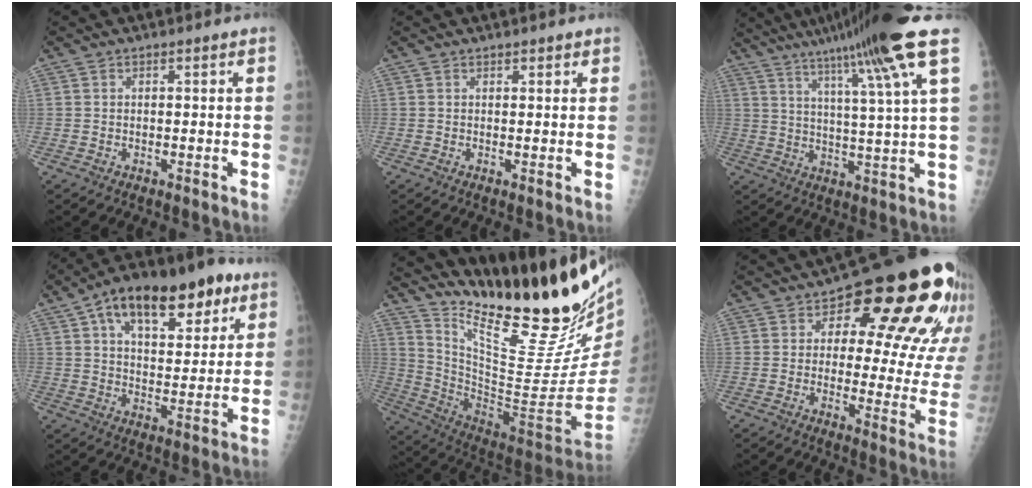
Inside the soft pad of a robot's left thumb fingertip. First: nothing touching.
{"total": 1.1, "force": [1.0, 0.4, 0.4], "torque": [-0.001, -0.004, 0.011]}
{"total": 18.1, "force": [11.2, -0.8, 14.2], "torque": [-0.215, -0.031, 0.161]}
{"total": 21.4, "force": [10.8, 10.6, 15.0], "torque": [-0.205, -0.004, 0.171]}
{"total": 32.2, "force": [23.2, 7.1, 21.2], "torque": [-0.310, -0.141, 0.361]}
{"total": 21.6, "force": [11.0, 10.5, 15.3], "torque": [-0.141, -0.041, 0.127]}